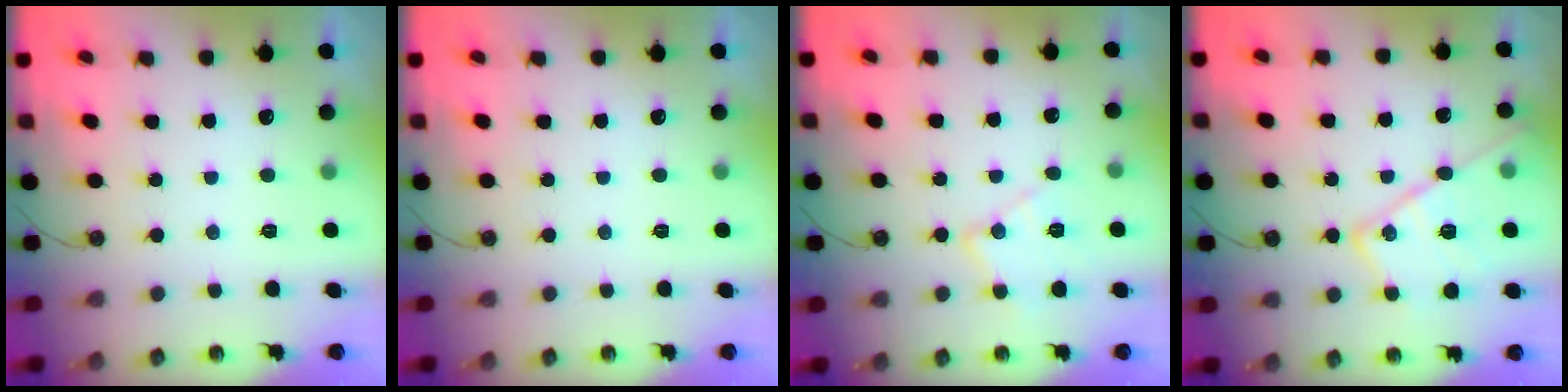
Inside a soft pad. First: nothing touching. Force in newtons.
{"total": 0.0}
{"total": 11.6, "press": 11.6, "slide": 0.7}
{"total": 17.5, "press": 17.4, "slide": 1.0}